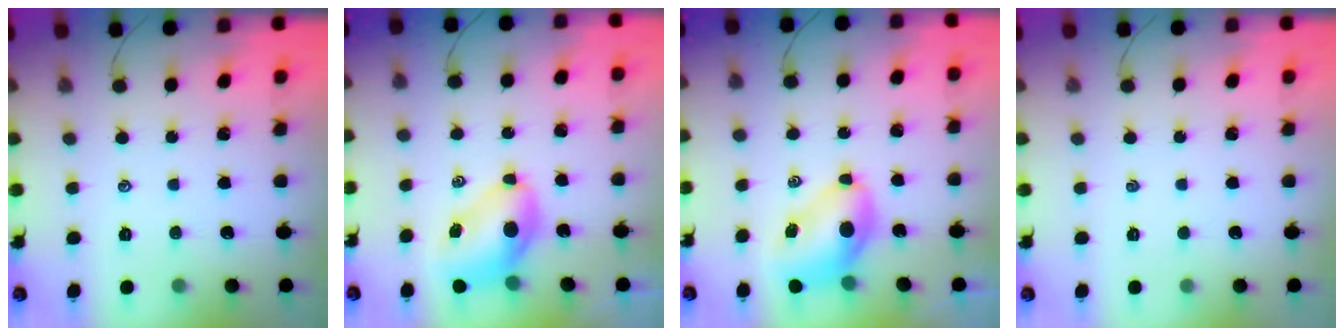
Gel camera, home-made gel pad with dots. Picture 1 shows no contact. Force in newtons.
{"total": 7.5, "press": 7.4, "slide": 1.0}
{"total": 7.5, "press": 7.4, "slide": 1.0}
{"total": 0.0}